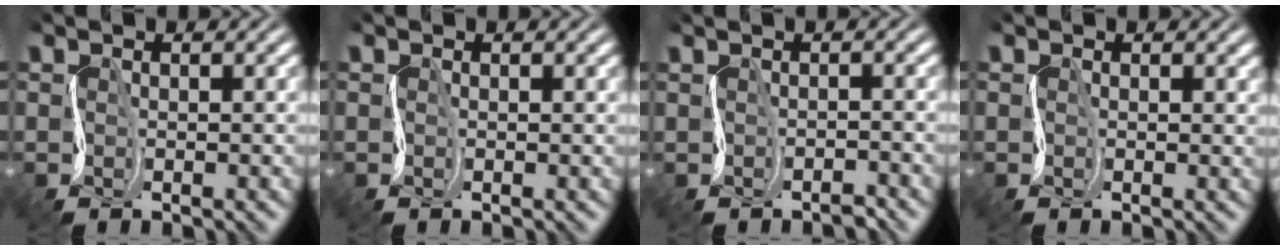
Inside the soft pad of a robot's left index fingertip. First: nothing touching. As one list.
[{"total": 0.0}, {"total": 1.0, "force": [-0.7, 0.3, 0.7], "torque": [-0.009, -0.005, -0.013]}, {"total": 1.0, "force": [0.5, 0.8, 0.5], "torque": [-0.014, -0.001, 0.007]}]